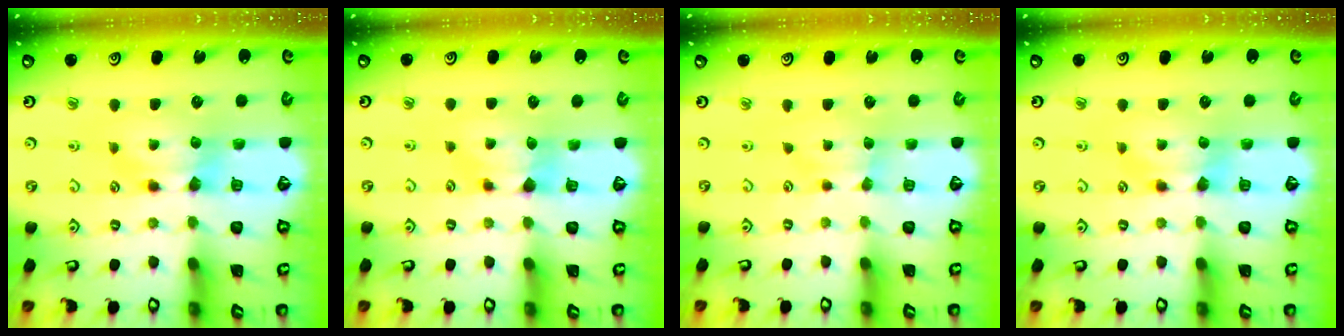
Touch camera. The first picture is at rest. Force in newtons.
{"total": 0.9, "press": 0.2, "slide": 0.9}
{"total": 2.1, "press": 2.0, "slide": 0.5}
{"total": 0.0}